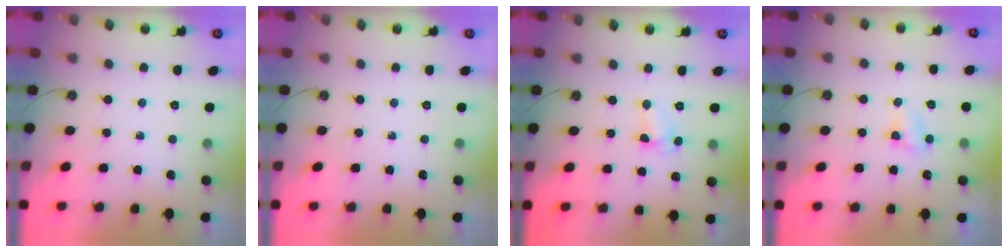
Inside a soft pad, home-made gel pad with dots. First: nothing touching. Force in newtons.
{"total": 0.0}
{"total": 5.2, "press": 5.2, "slide": 0.6}
{"total": 2.9, "press": 2.8, "slide": 0.2}